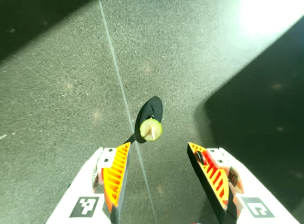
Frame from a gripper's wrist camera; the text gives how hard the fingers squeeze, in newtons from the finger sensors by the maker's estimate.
{"total": 0.0}